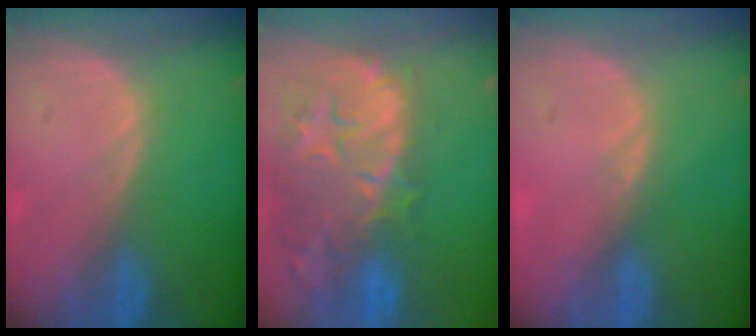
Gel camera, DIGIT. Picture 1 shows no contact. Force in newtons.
{"total": 14.7, "press": 11.7, "slide": 8.9}
{"total": 0.9, "press": 0.8, "slide": 0.3}